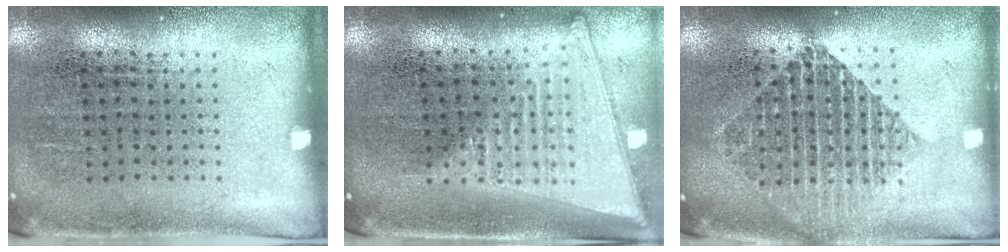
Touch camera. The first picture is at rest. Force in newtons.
{"total": 2.0, "press": 1.7, "slide": 1.0}
{"total": 1.8, "press": 1.6, "slide": 1.0}